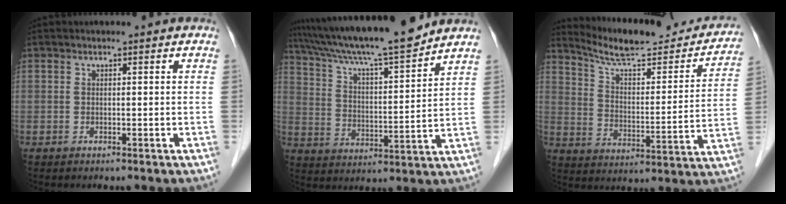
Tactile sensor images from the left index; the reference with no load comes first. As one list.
[{"total": 17.0, "force": [15.0, 0.1, 8.0], "torque": [-0.140, 0.003, 0.245]}, {"total": 20.5, "force": [18.8, 3.4, 7.5], "torque": [-0.102, -0.029, 0.260]}]